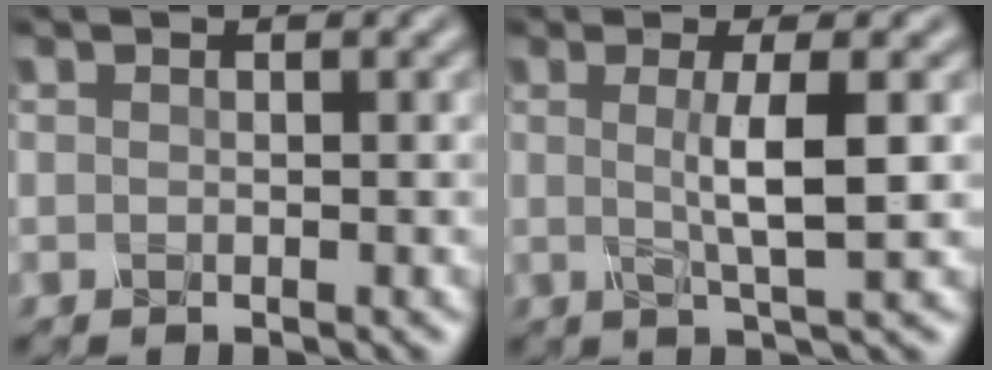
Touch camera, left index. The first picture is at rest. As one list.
[{"total": 4.3, "force": [0.3, 0.8, 4.3], "torque": [-0.068, 0.000, 0.003]}]